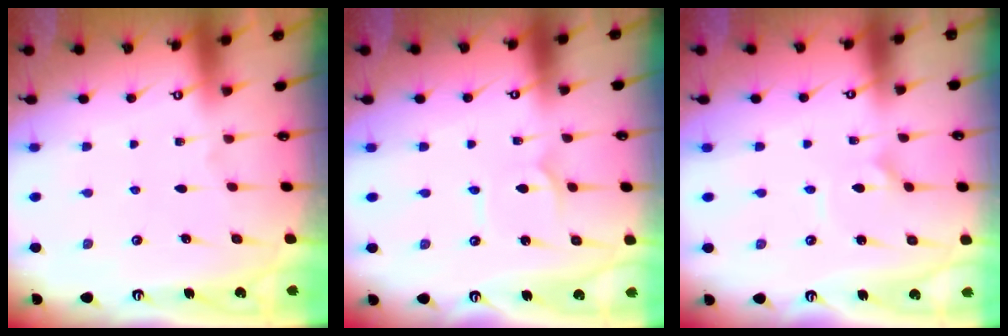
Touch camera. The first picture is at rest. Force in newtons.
{"total": 1.7, "press": 1.6, "slide": 0.1}
{"total": 1.4, "press": 1.3, "slide": 0.6}